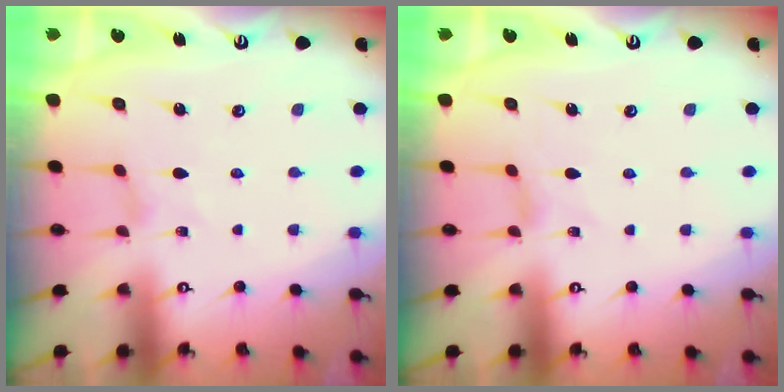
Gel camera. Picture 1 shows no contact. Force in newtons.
{"total": 0.0}